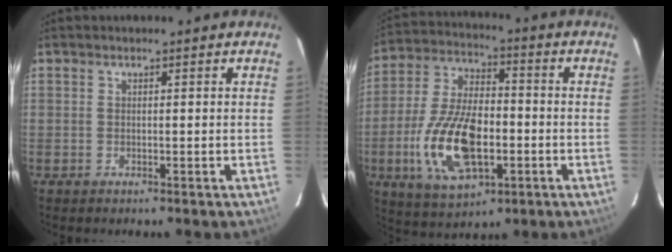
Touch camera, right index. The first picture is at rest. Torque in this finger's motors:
{"motor_torque": [1.45, -0.69, 1.05, 0.12]}